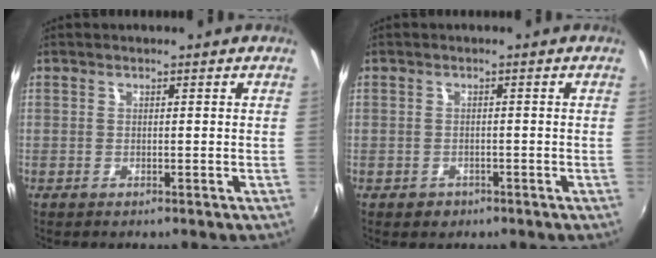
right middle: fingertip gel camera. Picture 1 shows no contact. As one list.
[{"total": 2.1, "force": [-1.1, 1.6, 0.6], "torque": [-0.013, -0.003, -0.015]}]